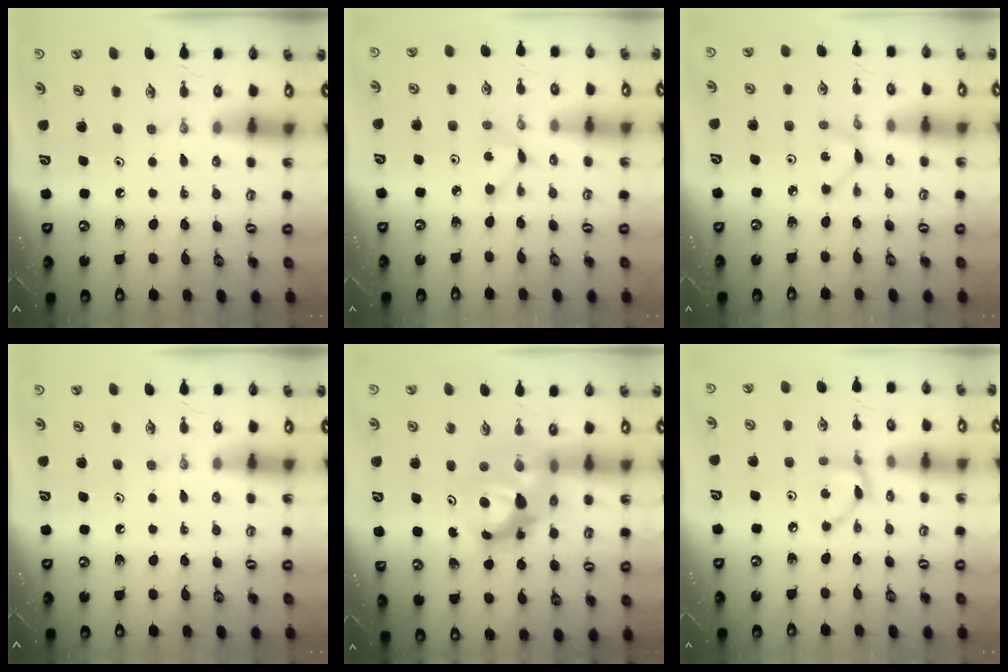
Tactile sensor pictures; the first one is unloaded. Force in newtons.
{"total": 3.2, "press": 3.2, "slide": 0.5}
{"total": 1.5, "press": 1.5, "slide": 0.1}
{"total": 0.0}
{"total": 10.7, "press": 10.7, "slide": 0.6}
{"total": 5.3, "press": 5.3, "slide": 0.3}